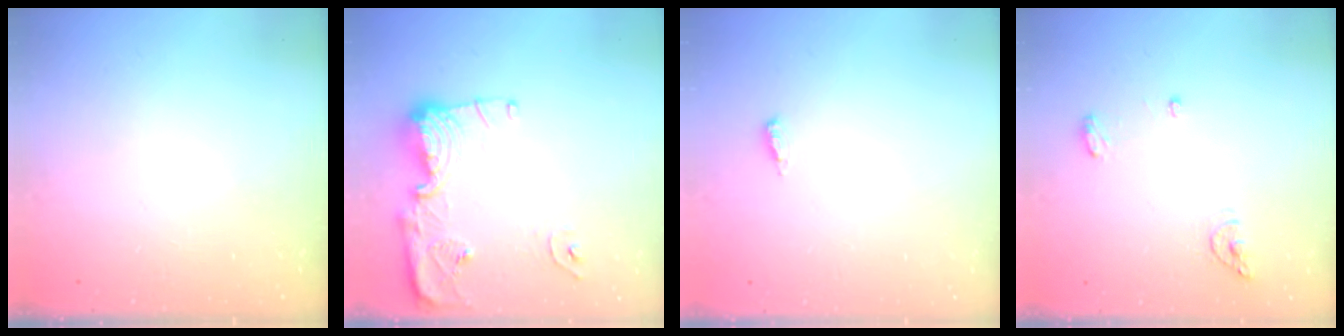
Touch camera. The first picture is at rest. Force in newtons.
{"total": 13.8, "press": 13.8, "slide": 1.3}
{"total": 2.7, "press": 2.5, "slide": 1.0}
{"total": 10.0, "press": 7.3, "slide": 6.9}